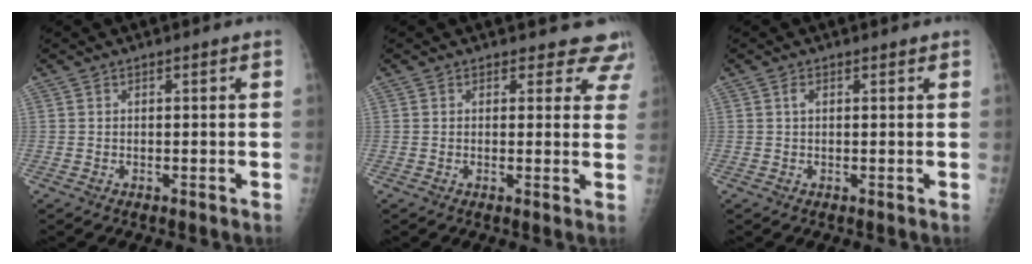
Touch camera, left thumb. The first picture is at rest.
{"total": 6.2, "force": [5.4, 3.0, 0.0], "torque": [0.052, -0.022, 0.029]}
{"total": 1.2, "force": [0.5, 0.7, 0.8], "torque": [-0.013, 0.000, 0.006]}